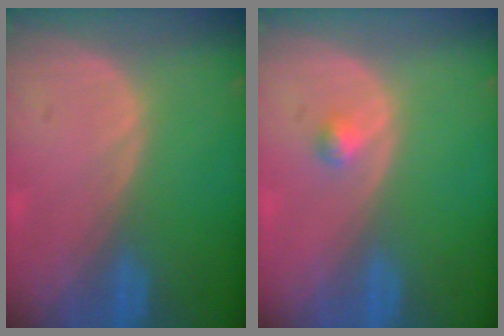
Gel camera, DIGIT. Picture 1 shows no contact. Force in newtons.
{"total": 1.1, "press": 1.1, "slide": 0.1}